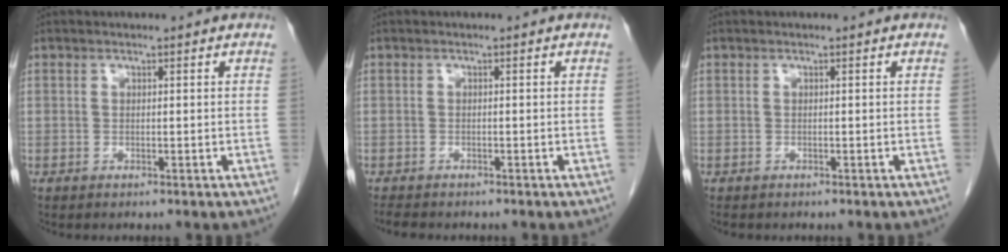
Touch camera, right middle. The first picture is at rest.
{"total": 3.0, "force": [-2.6, 0.9, 1.2], "torque": [-0.025, -0.008, -0.037]}
{"total": 0.9, "force": [-0.8, 0.4, 0.3], "torque": [-0.010, -0.001, -0.011]}